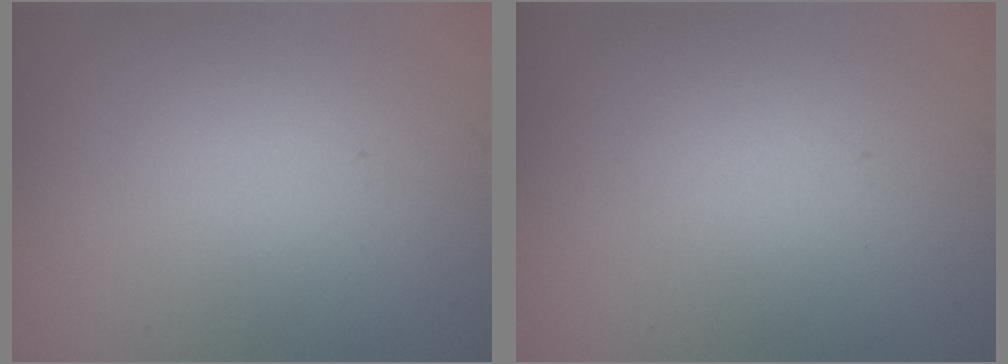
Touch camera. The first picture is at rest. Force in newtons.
{"total": 0.0}